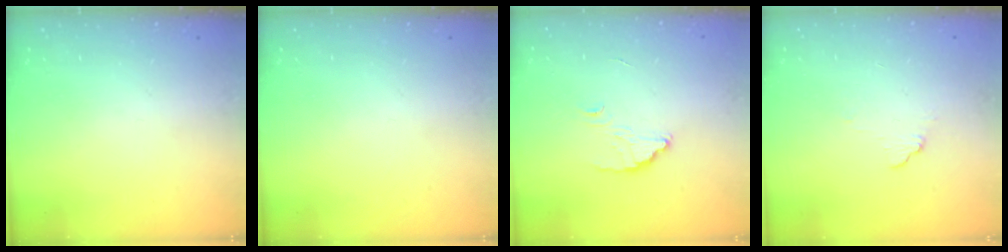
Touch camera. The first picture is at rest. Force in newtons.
{"total": 0.0}
{"total": 2.9, "press": 2.9, "slide": 0.3}
{"total": 6.4, "press": 6.4, "slide": 0.4}